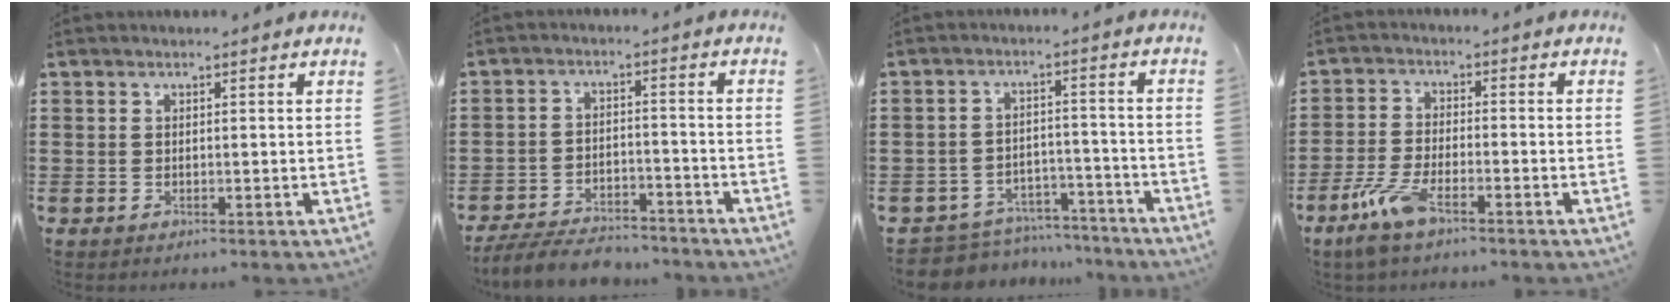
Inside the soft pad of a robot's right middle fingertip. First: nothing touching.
{"total": 5.9, "force": [-5.7, 1.0, 1.3], "torque": [-0.030, 0.003, -0.112]}
{"total": 5.5, "force": [-5.4, 1.0, 0.1], "torque": [-0.011, 0.011, -0.111]}
{"total": 6.4, "force": [-4.0, 1.8, 4.7], "torque": [-0.123, -0.015, -0.081]}